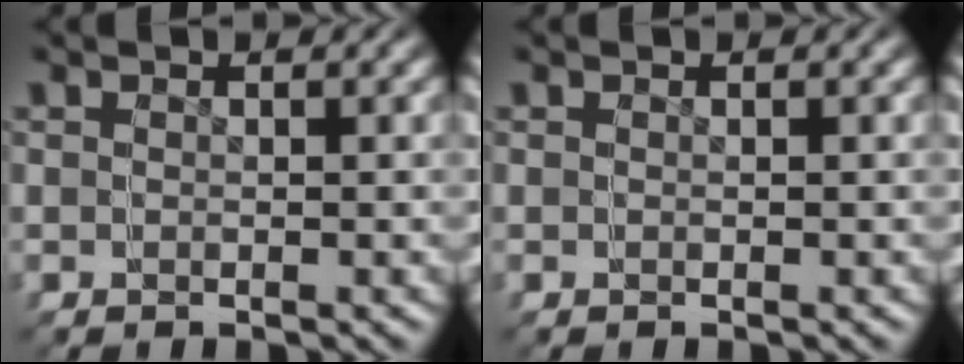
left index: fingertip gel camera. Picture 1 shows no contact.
{"total": 0.0}